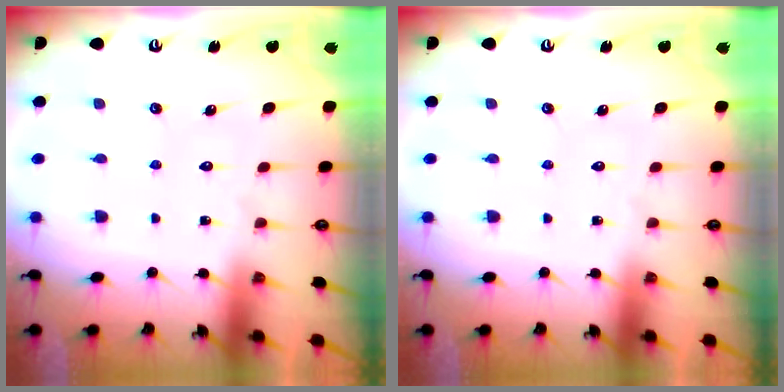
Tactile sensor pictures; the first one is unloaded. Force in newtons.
{"total": 0.0}